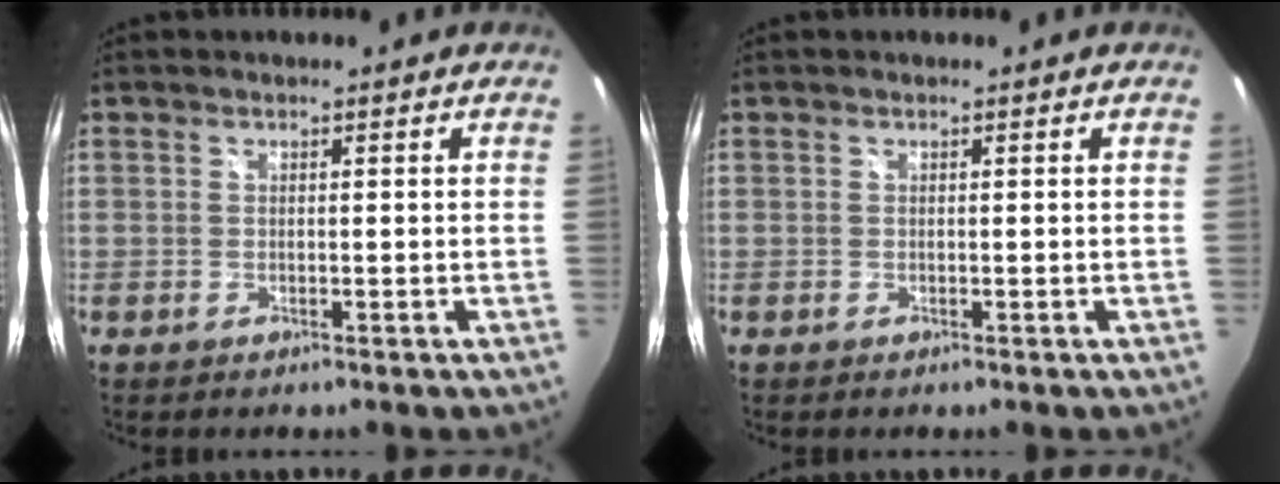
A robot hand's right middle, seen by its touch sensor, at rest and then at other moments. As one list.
[{"total": 0.0}]